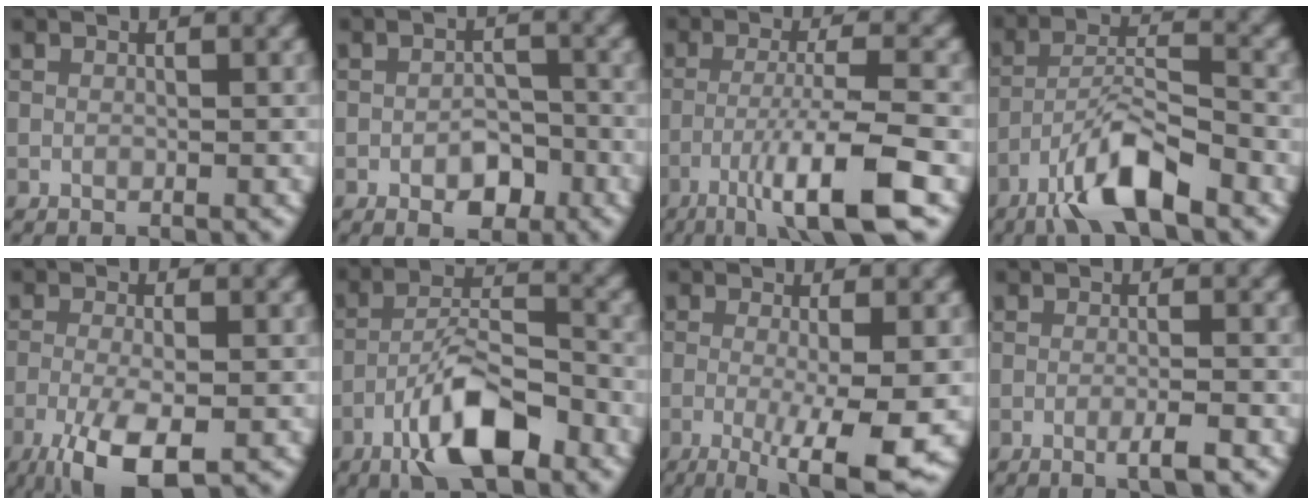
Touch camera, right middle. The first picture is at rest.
{"total": 3.4, "force": [-1.7, 1.9, 2.4], "torque": [-0.033, 0.000, -0.025]}
{"total": 8.5, "force": [-4.5, 1.2, 7.1], "torque": [-0.116, 0.004, -0.084]}
{"total": 7.3, "force": [-5.0, 1.7, 5.1], "torque": [-0.094, 0.007, -0.096]}
{"total": 6.6, "force": [-3.6, 2.0, 5.2], "torque": [-0.108, -0.010, -0.069]}
{"total": 8.7, "force": [-5.1, 2.8, 6.5], "torque": [-0.110, 0.015, -0.097]}
{"total": 8.0, "force": [-2.3, 1.6, 7.5], "torque": [-0.111, -0.013, -0.036]}
{"total": 2.3, "force": [-1.1, 0.2, 2.1], "torque": [-0.030, 0.003, -0.024]}